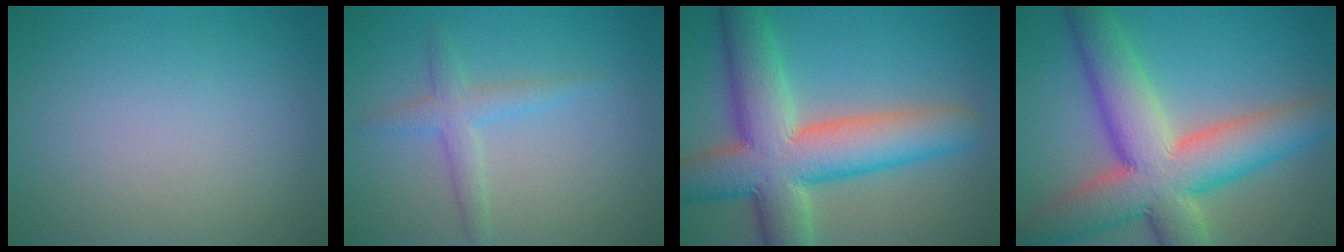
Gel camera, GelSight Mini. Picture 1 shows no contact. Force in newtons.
{"total": 2.4, "press": 2.4, "slide": 0.1}
{"total": 11.5, "press": 11.5, "slide": 0.7}
{"total": 11.8, "press": 11.8, "slide": 0.9}